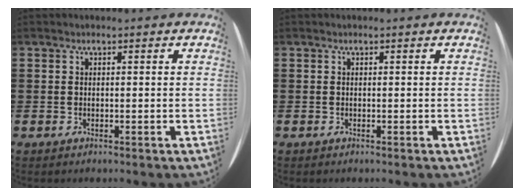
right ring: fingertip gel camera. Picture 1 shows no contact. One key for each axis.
{"total": 0.0}